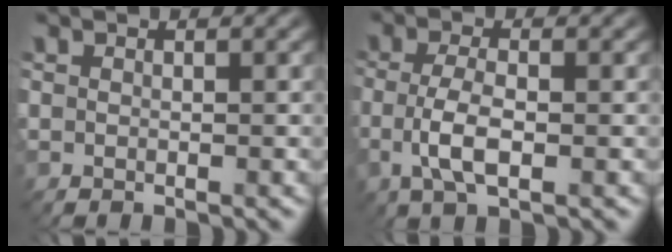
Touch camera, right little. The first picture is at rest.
{"total": 3.7, "force": [-1.0, 1.3, 3.4], "torque": [-0.076, -0.002, -0.023]}